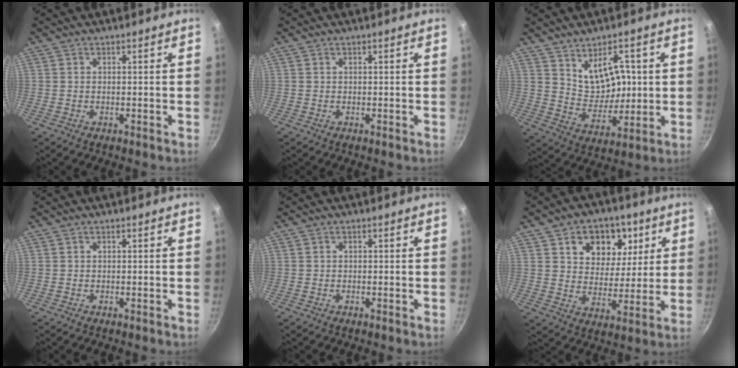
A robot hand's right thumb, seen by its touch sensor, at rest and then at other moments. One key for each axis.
{"total": 0.0}
{"total": 9.9, "fx": 2.9, "fy": 6.3, "fz": 7.1, "tx": -0.077, "ty": -0.020, "tz": 0.062}
{"total": 0.0}
{"total": 0.0}
{"total": 13.4, "fx": 5.7, "fy": 9.7, "fz": 7.2, "tx": -0.055, "ty": -0.013, "tz": 0.089}